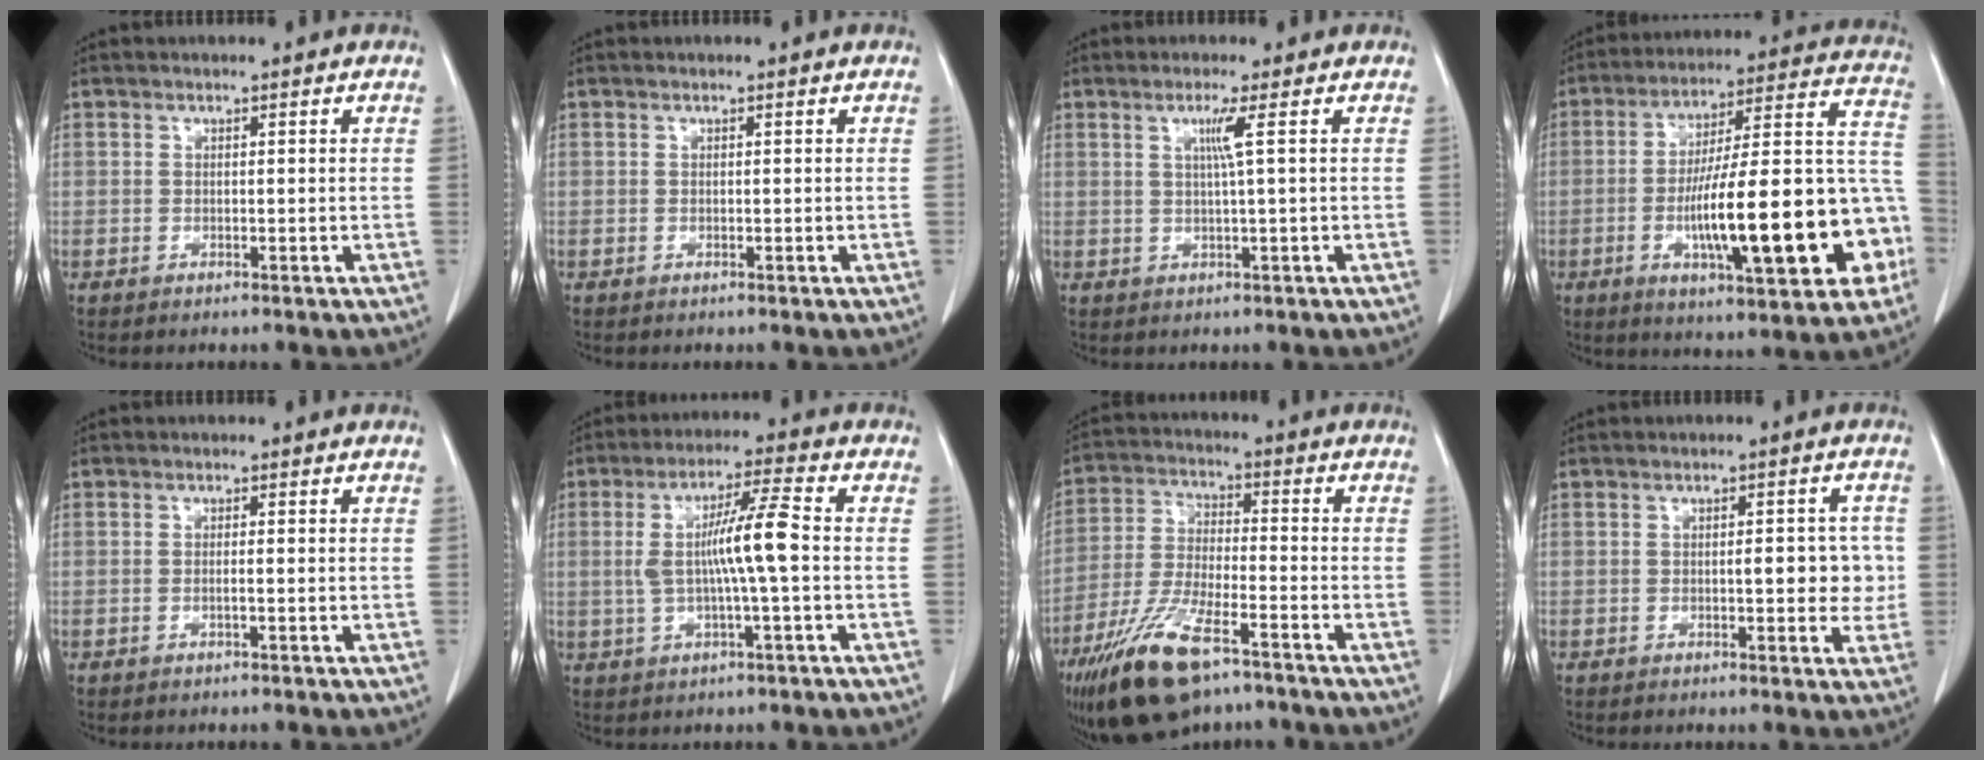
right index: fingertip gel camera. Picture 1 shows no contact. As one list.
[{"total": 0.0}, {"total": 2.8, "force": [0.8, -0.9, 2.5], "torque": [-0.051, -0.002, 0.018]}, {"total": 24.9, "force": [-6.9, 4.5, 23.5], "torque": [-0.308, 0.023, -0.094]}, {"total": 0.7, "force": [-0.3, 0.0, 0.6], "torque": [-0.013, 0.001, -0.004]}, {"total": 8.6, "force": [-0.1, 0.2, 8.6], "torque": [-0.164, 0.011, -0.004]}, {"total": 14.7, "force": [-9.6, 4.1, 10.3], "torque": [-0.213, -0.025, -0.174]}, {"total": 5.1, "force": [-0.1, 2.2, 4.6], "torque": [-0.052, 0.007, -0.002]}]